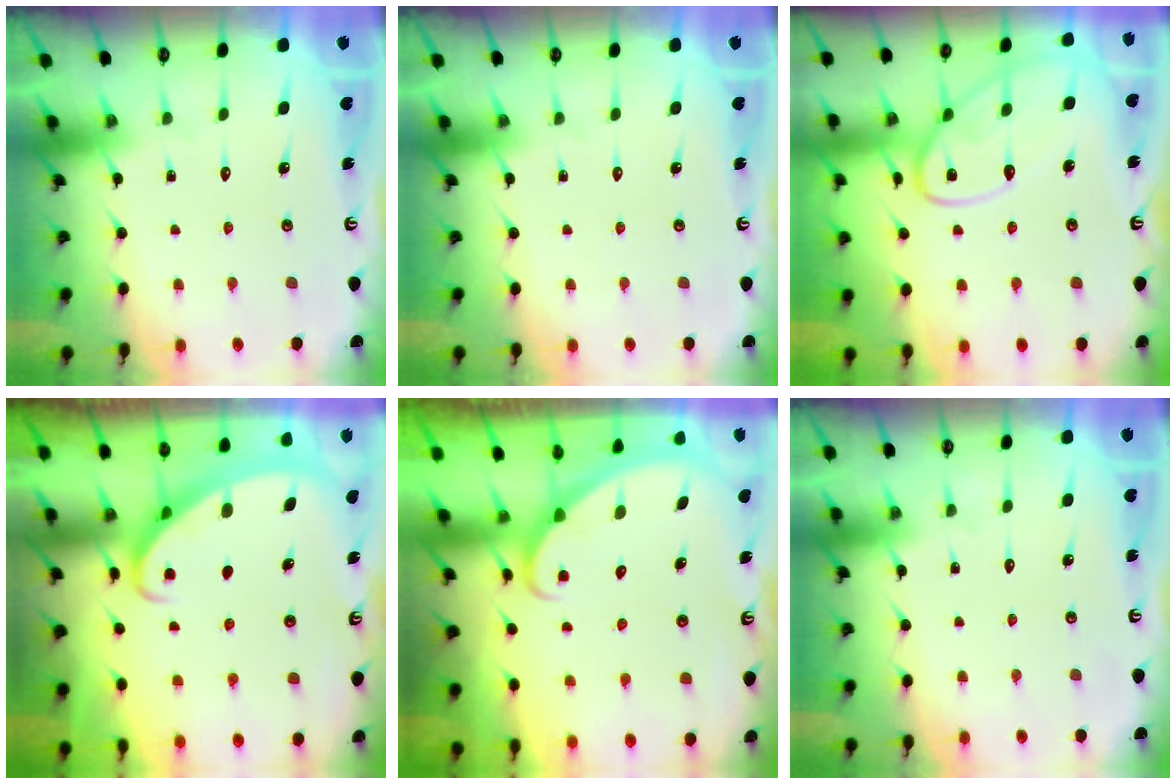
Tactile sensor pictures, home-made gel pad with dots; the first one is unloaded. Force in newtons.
{"total": 0.0}
{"total": 13.5, "press": 13.4, "slide": 1.2}
{"total": 2.4, "press": 2.4, "slide": 0.4}
{"total": 1.9, "press": 1.9, "slide": 0.0}
{"total": 0.0}